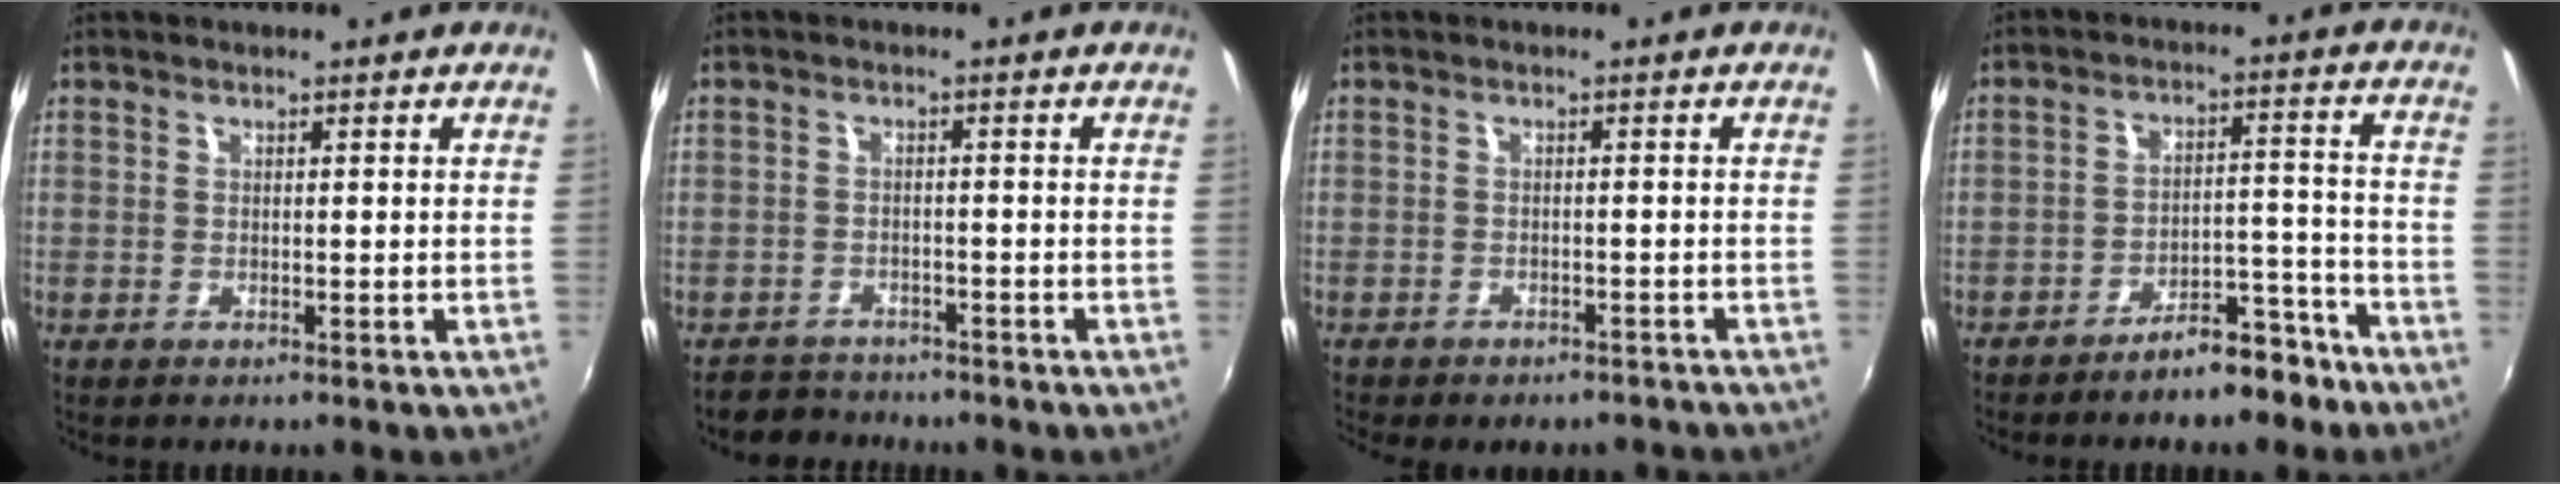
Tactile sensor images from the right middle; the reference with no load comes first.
{"total": 4.1, "force": [-3.6, 1.9, -0.2], "torque": [-0.011, 0.007, -0.065]}
{"total": 8.3, "force": [-7.2, 2.9, 2.9], "torque": [-0.069, -0.016, -0.090]}
{"total": 8.5, "force": [-7.0, 3.2, 3.8], "torque": [-0.055, 0.034, -0.088]}